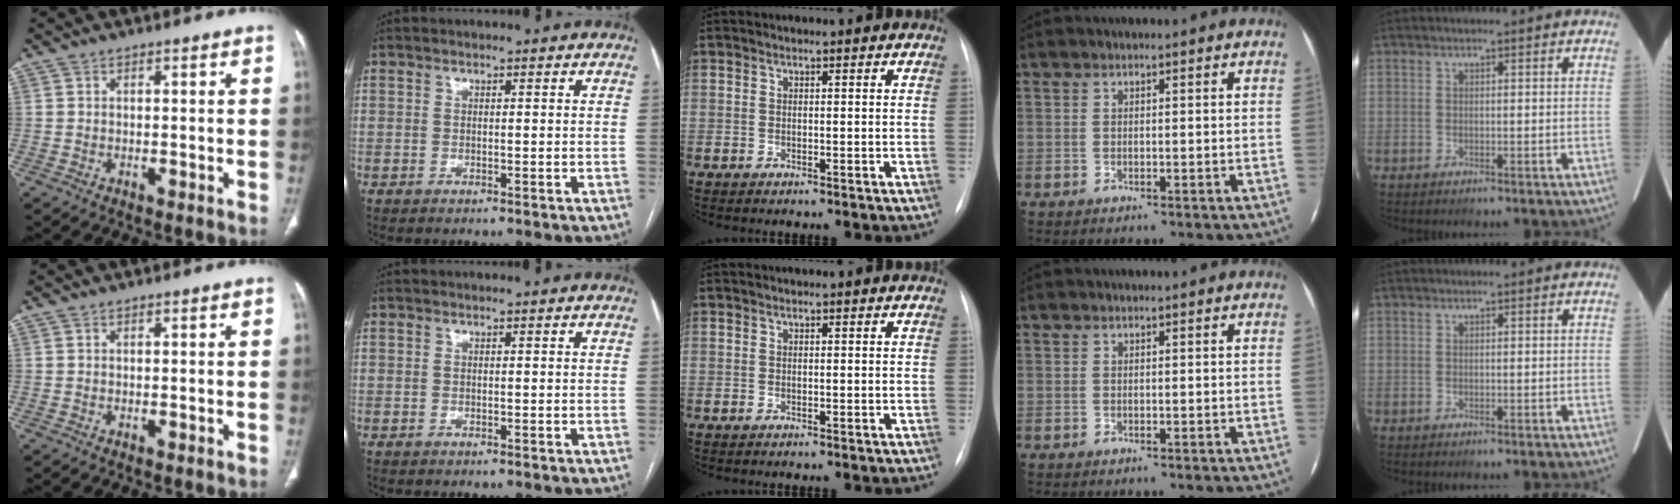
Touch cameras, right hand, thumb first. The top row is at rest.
{}